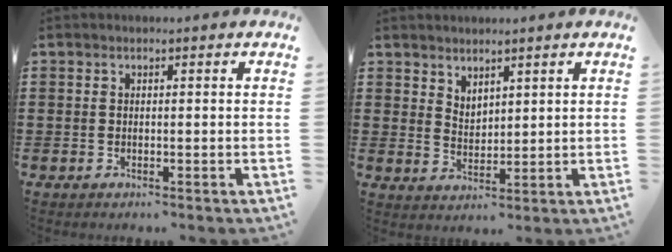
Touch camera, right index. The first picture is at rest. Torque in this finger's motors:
{"motor_torque": [-0.21, 0.61, -0.02, -0.01]}